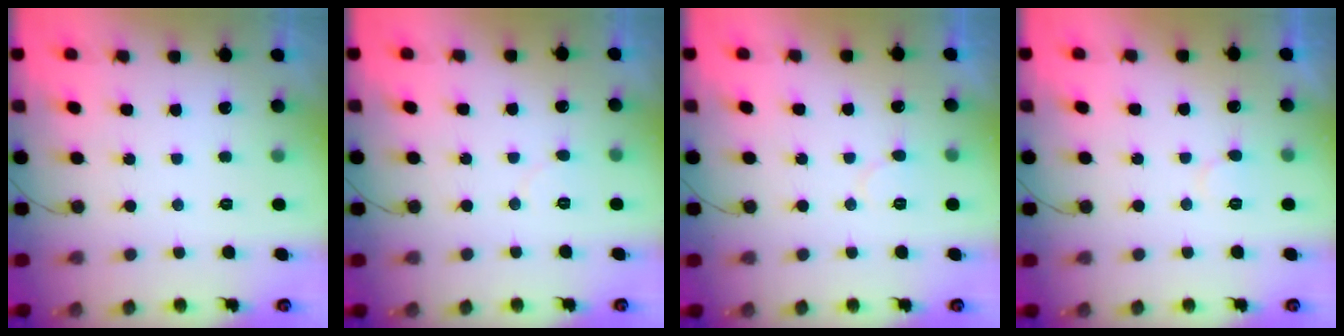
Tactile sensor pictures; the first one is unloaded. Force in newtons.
{"total": 3.6, "press": 3.6, "slide": 0.4}
{"total": 5.5, "press": 5.5, "slide": 0.7}
{"total": 6.1, "press": 6.1, "slide": 0.4}